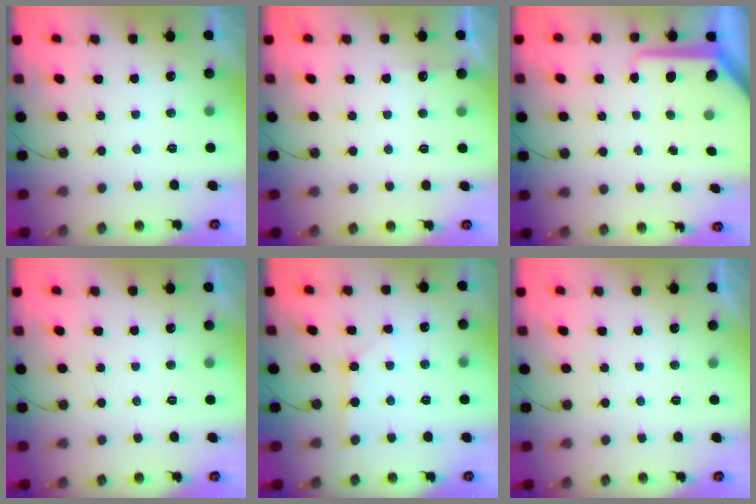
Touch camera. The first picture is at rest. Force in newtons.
{"total": 3.8, "press": 3.8, "slide": 0.6}
{"total": 9.1, "press": 9.0, "slide": 0.9}
{"total": 0.0}
{"total": 1.5, "press": 1.5, "slide": 0.2}
{"total": 0.0}